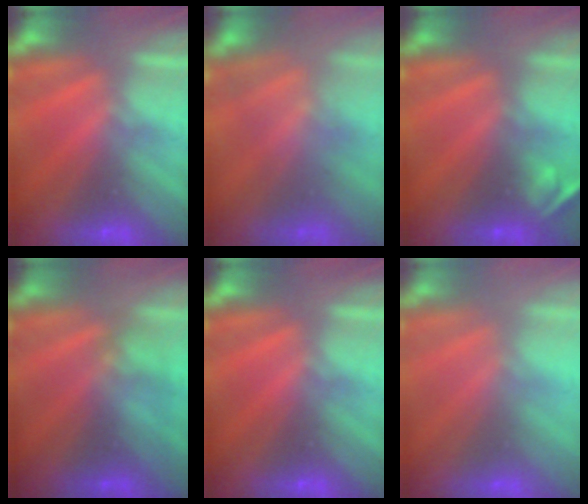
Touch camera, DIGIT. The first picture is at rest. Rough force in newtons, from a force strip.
{"total": 3.4}
{"total": 2.1}
{"total": 3.3}
{"total": 0.0}
{"total": 2.4}